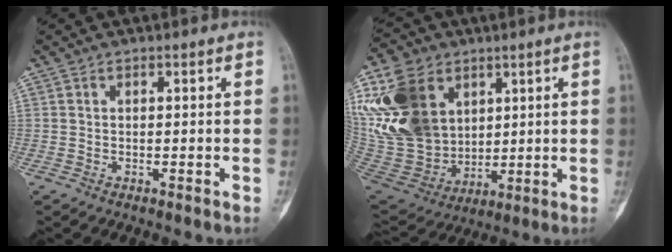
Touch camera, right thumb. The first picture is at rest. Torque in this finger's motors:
{"motor_torque": [-1.19, 3.06, 0.41, 0.28, 0.25]}